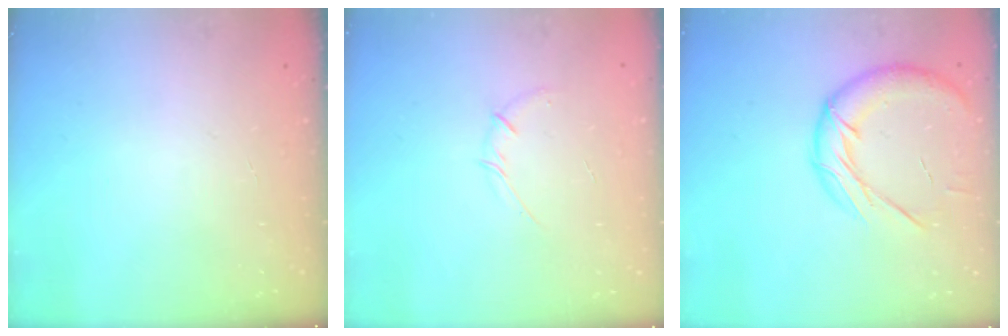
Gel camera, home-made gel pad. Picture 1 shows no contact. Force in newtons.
{"total": 4.0, "press": 3.8, "slide": 1.1}
{"total": 15.5, "press": 15.3, "slide": 2.4}